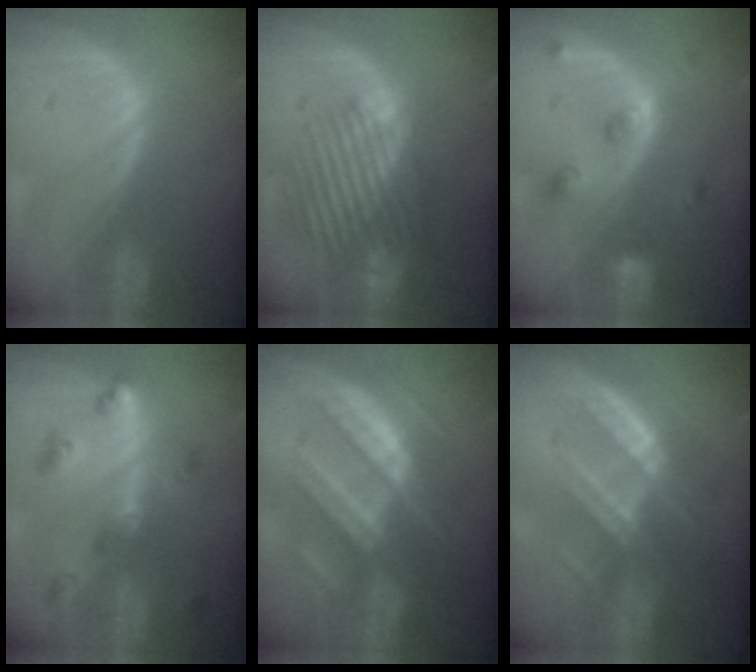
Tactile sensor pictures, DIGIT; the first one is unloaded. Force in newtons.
{"total": 10.2, "press": 9.1, "slide": 4.7}
{"total": 5.2, "press": 4.5, "slide": 2.8}
{"total": 6.6, "press": 5.8, "slide": 3.2}
{"total": 9.3, "press": 9.2, "slide": 0.8}
{"total": 6.9, "press": 6.8, "slide": 1.0}